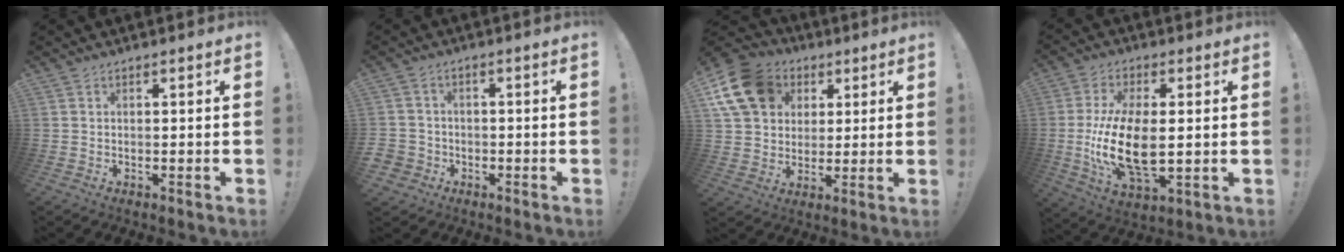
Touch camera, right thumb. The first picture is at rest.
{"total": 4.1, "force": [-1.7, 3.5, 1.3], "torque": [-0.040, 0.010, -0.031]}
{"total": 16.1, "force": [6.3, 12.7, 7.7], "torque": [-0.132, -0.016, 0.125]}
{"total": 17.2, "force": [-0.7, 8.3, 15.0], "torque": [-0.295, -0.017, -0.010]}